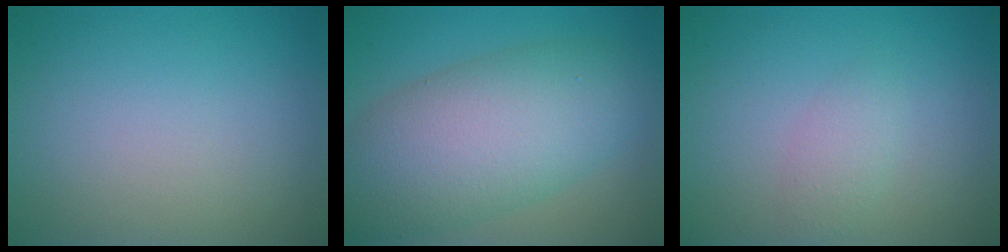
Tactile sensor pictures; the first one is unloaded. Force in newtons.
{"total": 9.6, "press": 9.6, "slide": 0.5}
{"total": 1.6, "press": 1.6, "slide": 0.0}